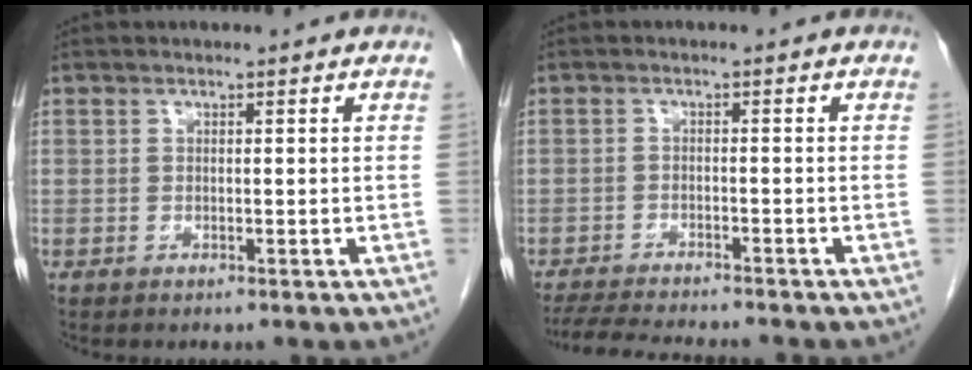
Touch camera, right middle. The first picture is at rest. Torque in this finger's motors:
{"motor_torque": [0.09, -0.07, 0.01, 0.03]}